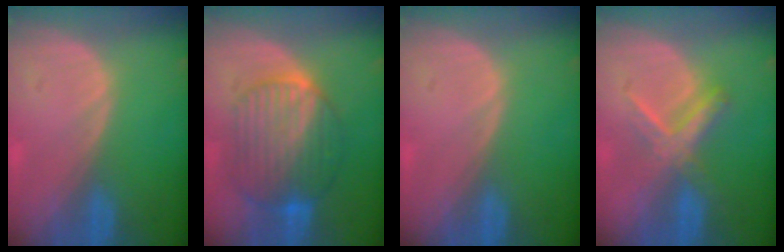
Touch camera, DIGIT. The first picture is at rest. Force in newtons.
{"total": 10.1, "press": 10.0, "slide": 0.9}
{"total": 0.0}
{"total": 5.5, "press": 5.4, "slide": 1.1}